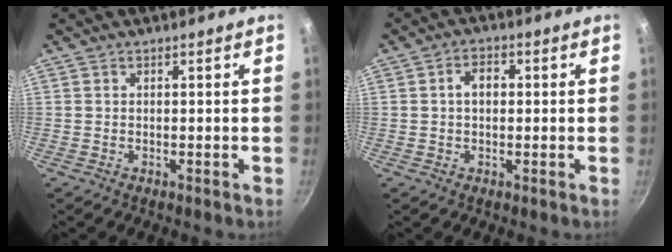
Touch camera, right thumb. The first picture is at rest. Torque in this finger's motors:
{"motor_torque": [0.20, 1.41, 0.71, -0.55, 0.03]}